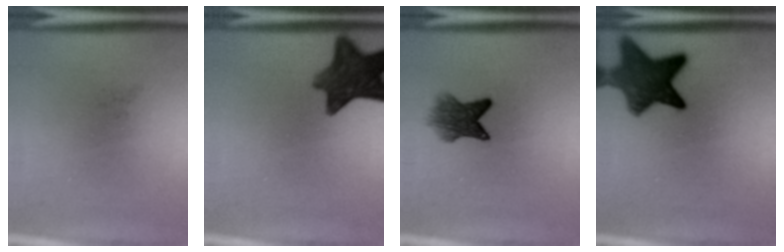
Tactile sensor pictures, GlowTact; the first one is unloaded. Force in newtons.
{"total": 10.7}
{"total": 5.6}
{"total": 9.8}